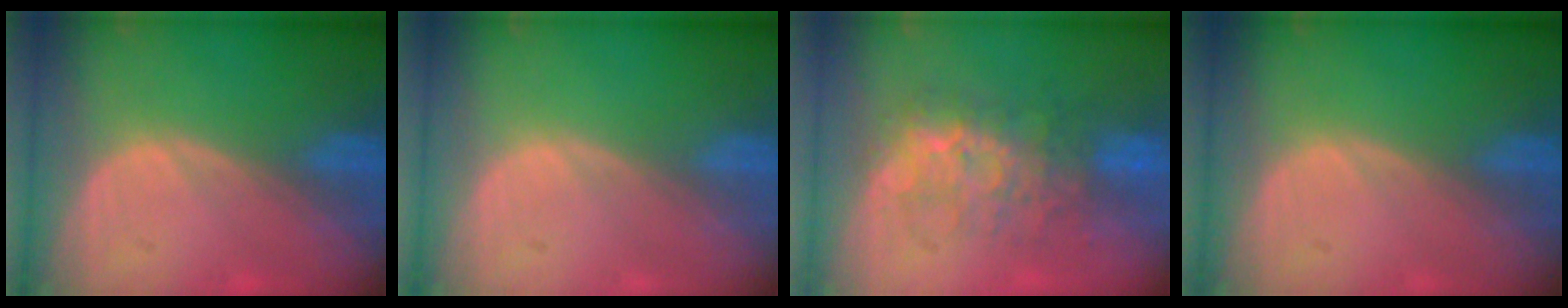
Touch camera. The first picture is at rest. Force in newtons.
{"total": 0.0}
{"total": 8.0, "press": 7.8, "slide": 2.1}
{"total": 0.0}